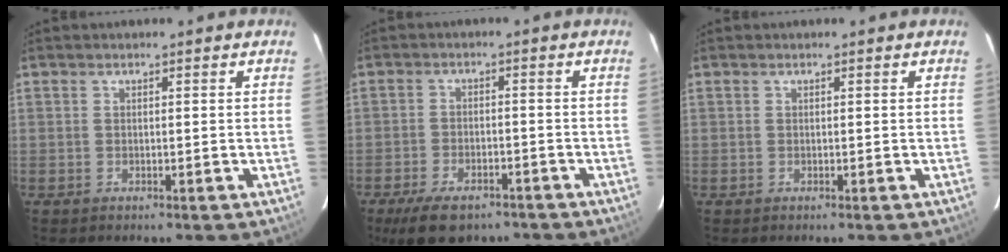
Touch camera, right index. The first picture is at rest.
{"total": 10.6, "force": [-7.7, 4.8, 5.5], "torque": [-0.128, -0.011, -0.121]}
{"total": 0.0}